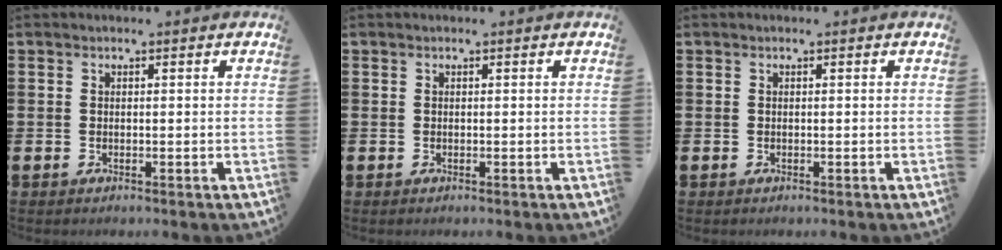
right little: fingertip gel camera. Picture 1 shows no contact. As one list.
[{"total": 0.0}, {"total": 0.0}]